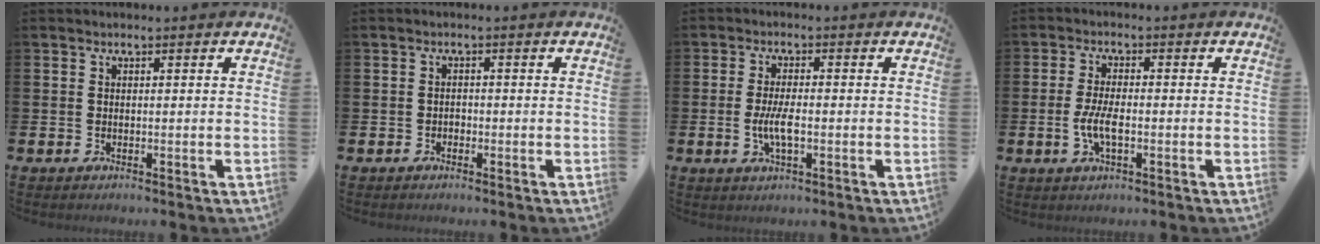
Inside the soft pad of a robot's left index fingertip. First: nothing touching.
{"total": 1.0, "force": [-0.6, 0.8, 0.2], "torque": [-0.013, 0.006, -0.011]}
{"total": 4.0, "force": [-0.7, 1.4, 3.7], "torque": [-0.071, 0.000, -0.014]}
{"total": 4.1, "force": [-0.9, 1.5, 3.7], "torque": [-0.069, 0.001, -0.017]}